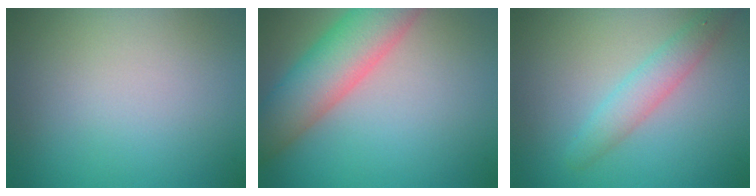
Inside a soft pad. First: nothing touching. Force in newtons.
{"total": 7.7, "press": 7.7, "slide": 0.4}
{"total": 2.8, "press": 2.8, "slide": 0.0}